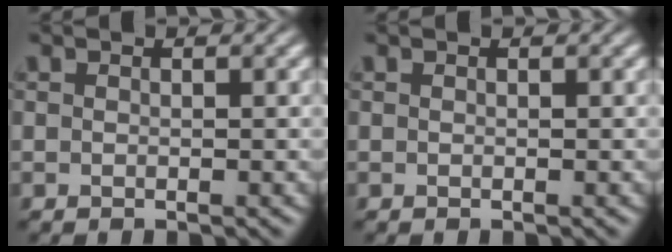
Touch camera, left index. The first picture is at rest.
{"total": 0.0}